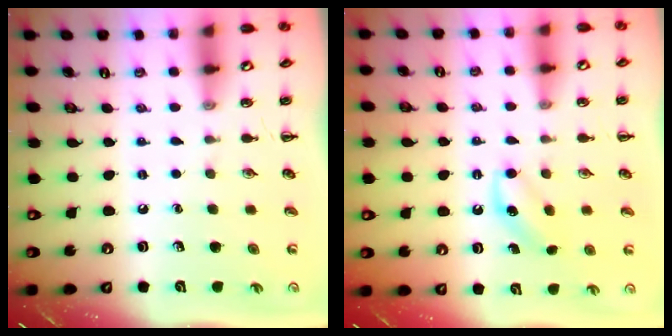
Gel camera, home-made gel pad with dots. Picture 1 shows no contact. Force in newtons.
{"total": 6.2, "press": 6.0, "slide": 1.5}